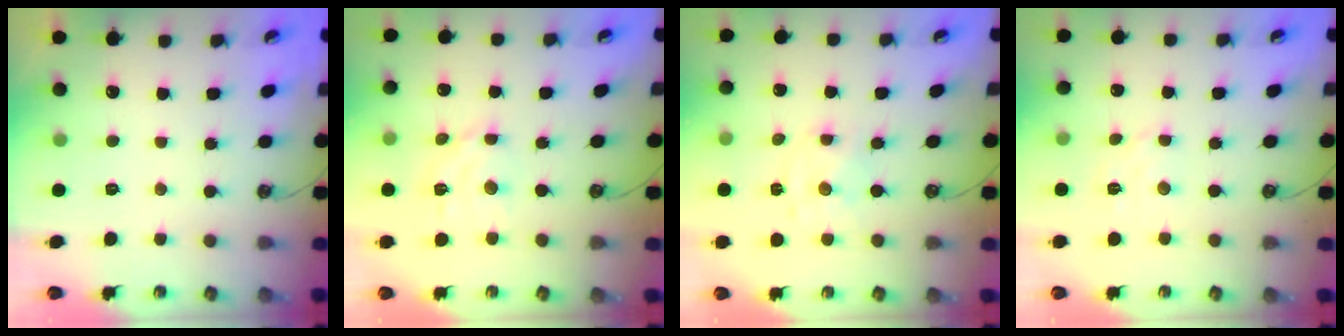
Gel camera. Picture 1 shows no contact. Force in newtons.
{"total": 6.9, "press": 6.9, "slide": 0.5}
{"total": 2.8, "press": 2.7, "slide": 0.7}
{"total": 2.9, "press": 2.9, "slide": 0.2}